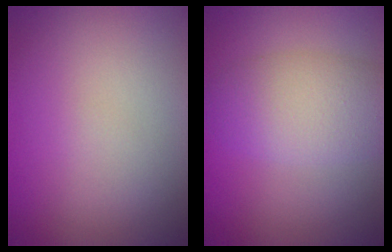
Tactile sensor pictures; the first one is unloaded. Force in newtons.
{"total": 5.0, "press": 5.0, "slide": 0.3}